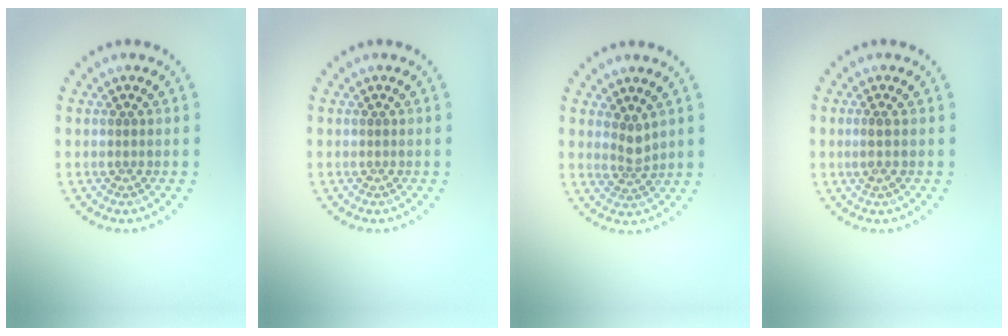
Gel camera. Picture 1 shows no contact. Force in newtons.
{"total": 0.0}
{"total": 1.8, "press": 1.3, "slide": 1.3}
{"total": 0.8, "press": 0.4, "slide": 0.7}